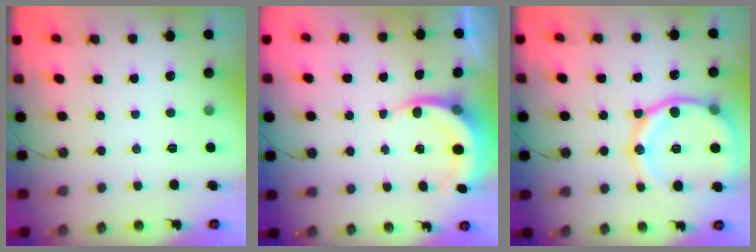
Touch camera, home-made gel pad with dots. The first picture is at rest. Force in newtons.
{"total": 4.3, "press": 4.3, "slide": 0.1}
{"total": 16.6, "press": 16.5, "slide": 2.1}